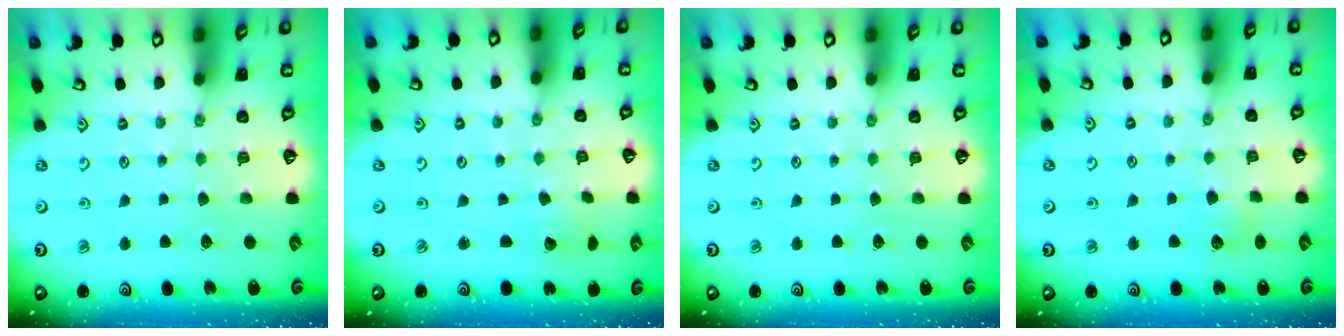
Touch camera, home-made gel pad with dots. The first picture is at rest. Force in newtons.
{"total": 2.3, "press": 2.3, "slide": 0.2}
{"total": 0.0}
{"total": 5.0, "press": 5.0, "slide": 0.6}